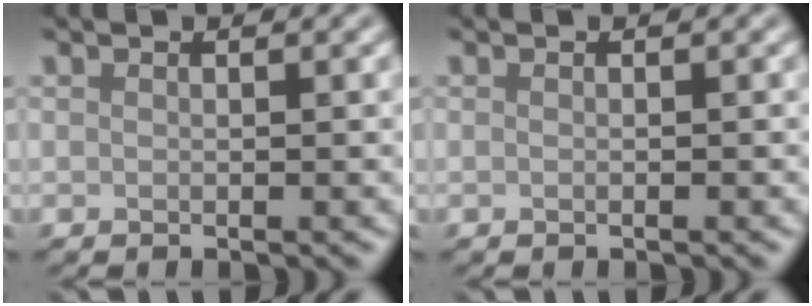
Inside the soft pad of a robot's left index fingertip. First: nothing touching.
{"total": 0.0}